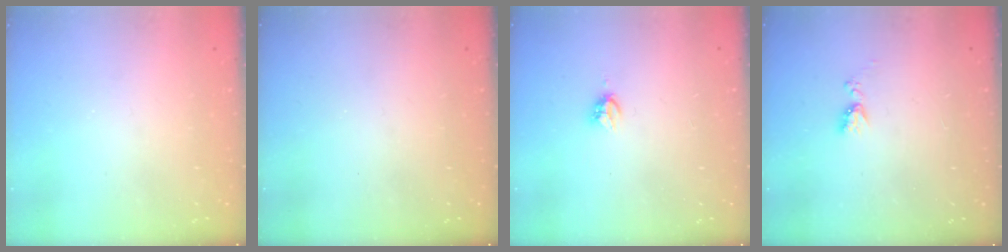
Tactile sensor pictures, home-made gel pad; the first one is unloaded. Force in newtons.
{"total": 0.0}
{"total": 3.8, "press": 3.8, "slide": 0.1}
{"total": 5.8, "press": 5.8, "slide": 0.7}